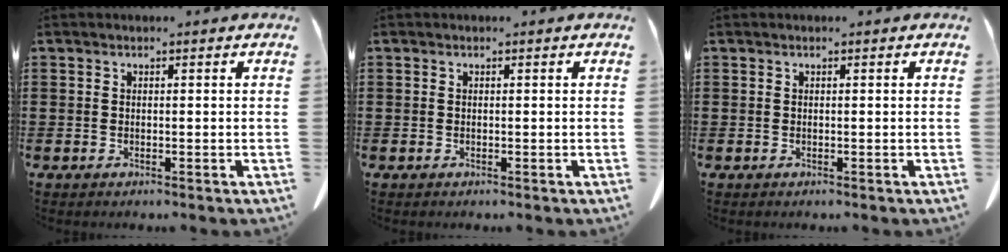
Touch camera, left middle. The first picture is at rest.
{"total": 0.0}
{"total": 0.0}